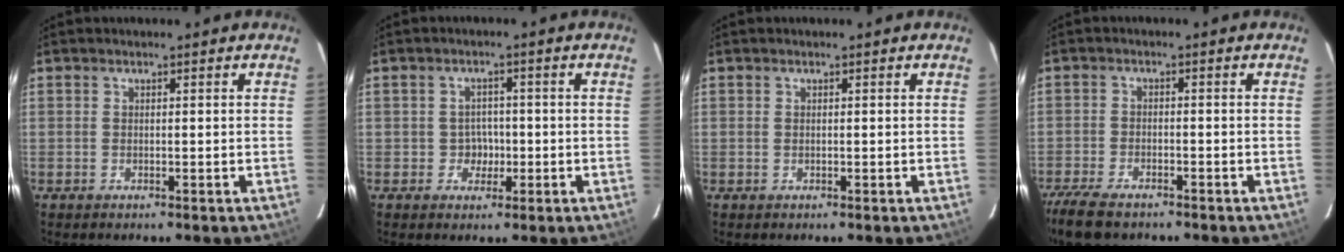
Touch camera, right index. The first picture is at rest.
{"total": 3.0, "force": [-0.9, 2.9, 0.4], "torque": [-0.007, 0.011, -0.012]}
{"total": 0.0}
{"total": 9.1, "force": [-7.1, 2.9, 4.9], "torque": [-0.130, -0.033, -0.131]}